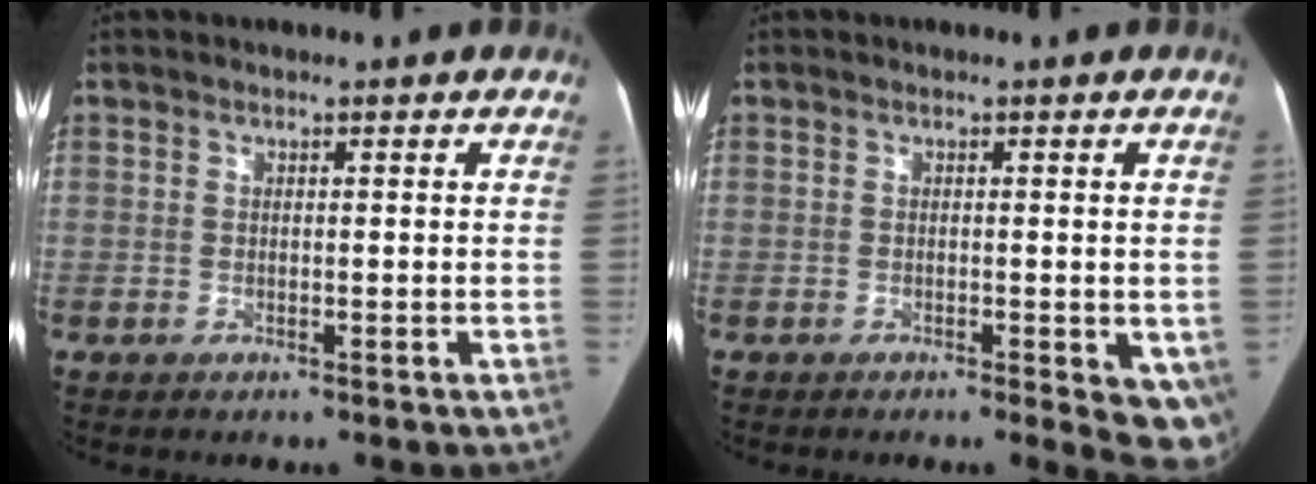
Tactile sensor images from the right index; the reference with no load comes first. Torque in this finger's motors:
{"motor_torque": [1.61, -0.52, 0.26, 0.06]}